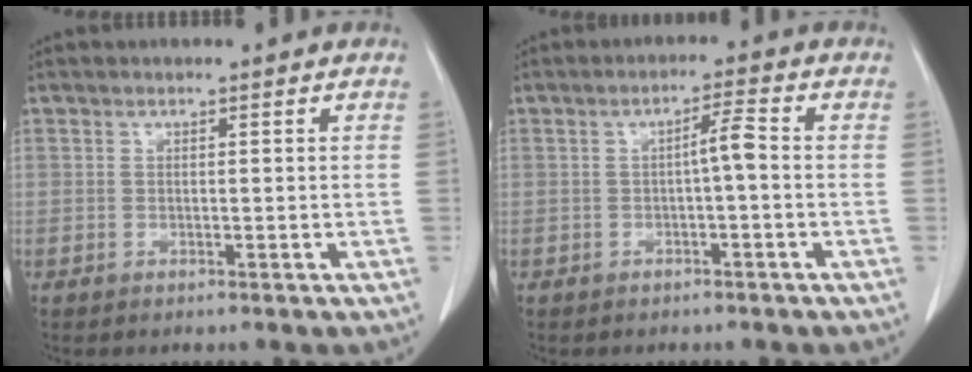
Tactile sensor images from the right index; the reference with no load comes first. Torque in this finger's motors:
{"motor_torque": [0.50, -0.09, 0.15, 0.07]}